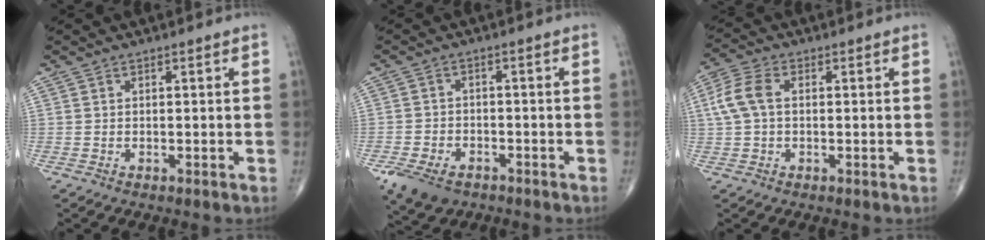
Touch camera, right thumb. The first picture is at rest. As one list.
[{"total": 7.7, "force": [-4.6, 4.8, 3.8], "torque": [-0.069, 0.017, -0.075]}, {"total": 6.5, "force": [0.7, 4.0, 5.1], "torque": [-0.123, 0.020, 0.011]}]